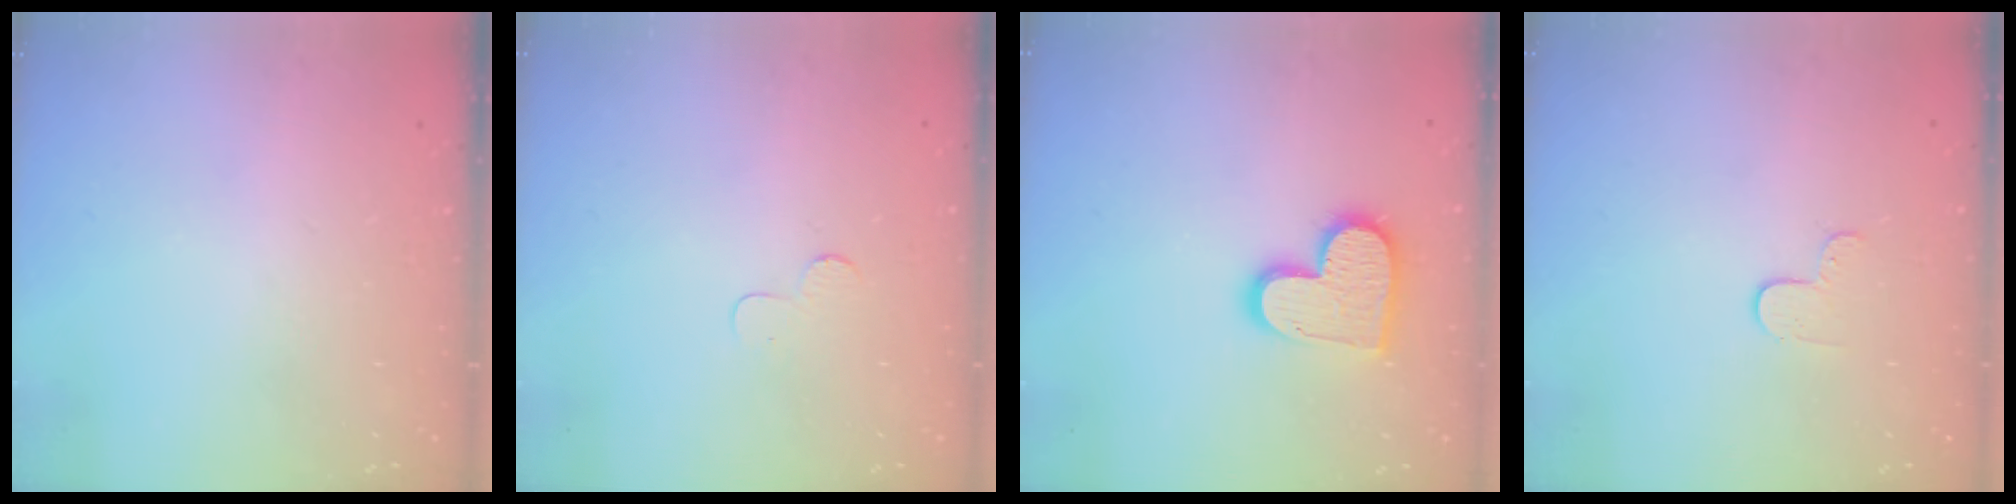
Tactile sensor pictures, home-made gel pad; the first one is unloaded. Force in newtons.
{"total": 3.7, "press": 3.7, "slide": 0.4}
{"total": 13.8, "press": 13.7, "slide": 1.1}
{"total": 3.7, "press": 3.6, "slide": 0.3}